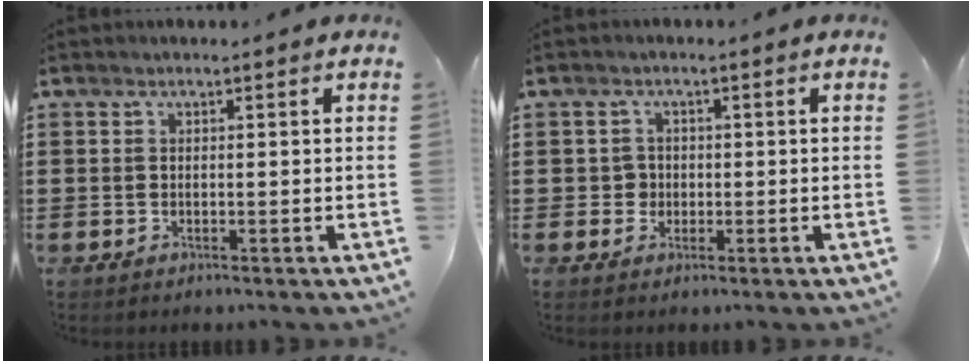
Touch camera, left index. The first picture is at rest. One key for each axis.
{"total": 2.2, "fx": -0.2, "fy": 2.1, "fz": 0.5, "tx": -0.019, "ty": 0.006, "tz": -0.007}